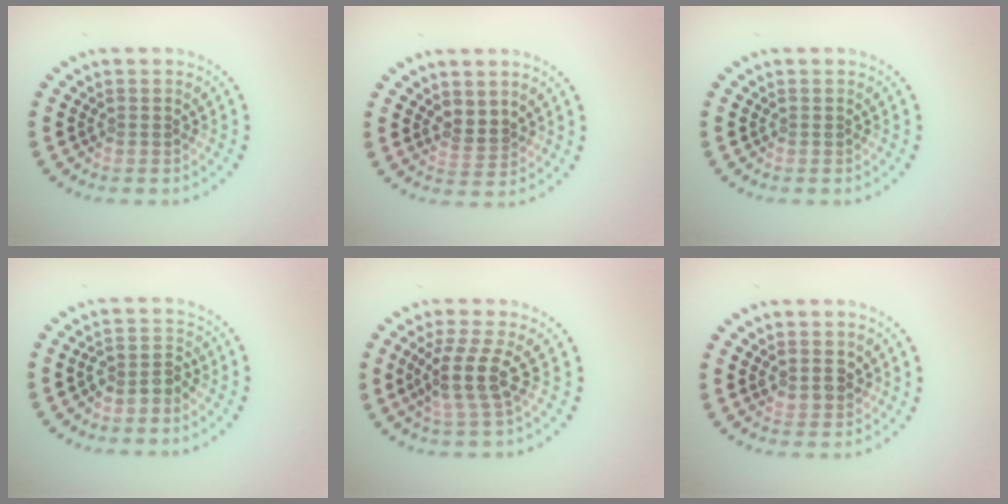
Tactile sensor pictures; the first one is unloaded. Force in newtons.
{"total": 1.9, "press": 1.7, "slide": 0.9}
{"total": 0.0}
{"total": 2.2, "press": 1.8, "slide": 1.3}
{"total": 3.6, "press": 2.8, "slide": 2.3}
{"total": 1.9, "press": 1.8, "slide": 0.5}